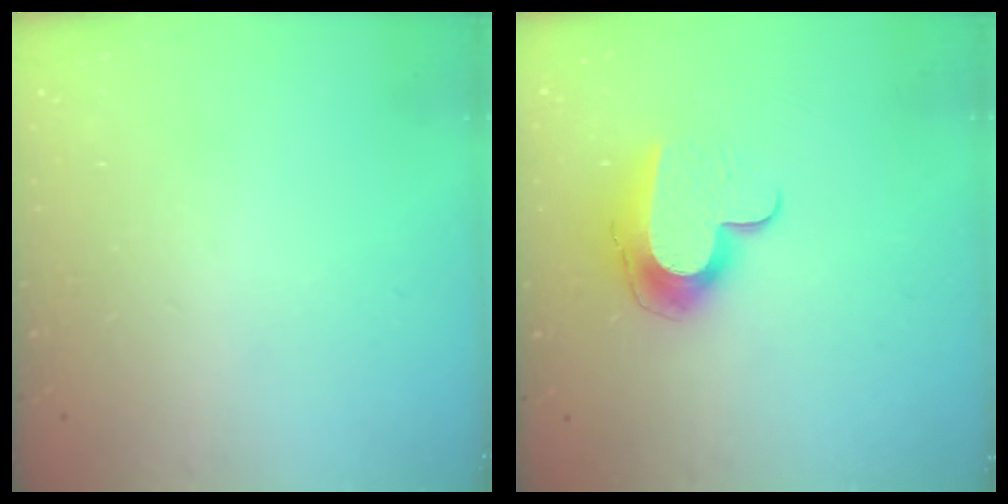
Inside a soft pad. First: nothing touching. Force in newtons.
{"total": 11.5, "press": 11.5, "slide": 0.7}